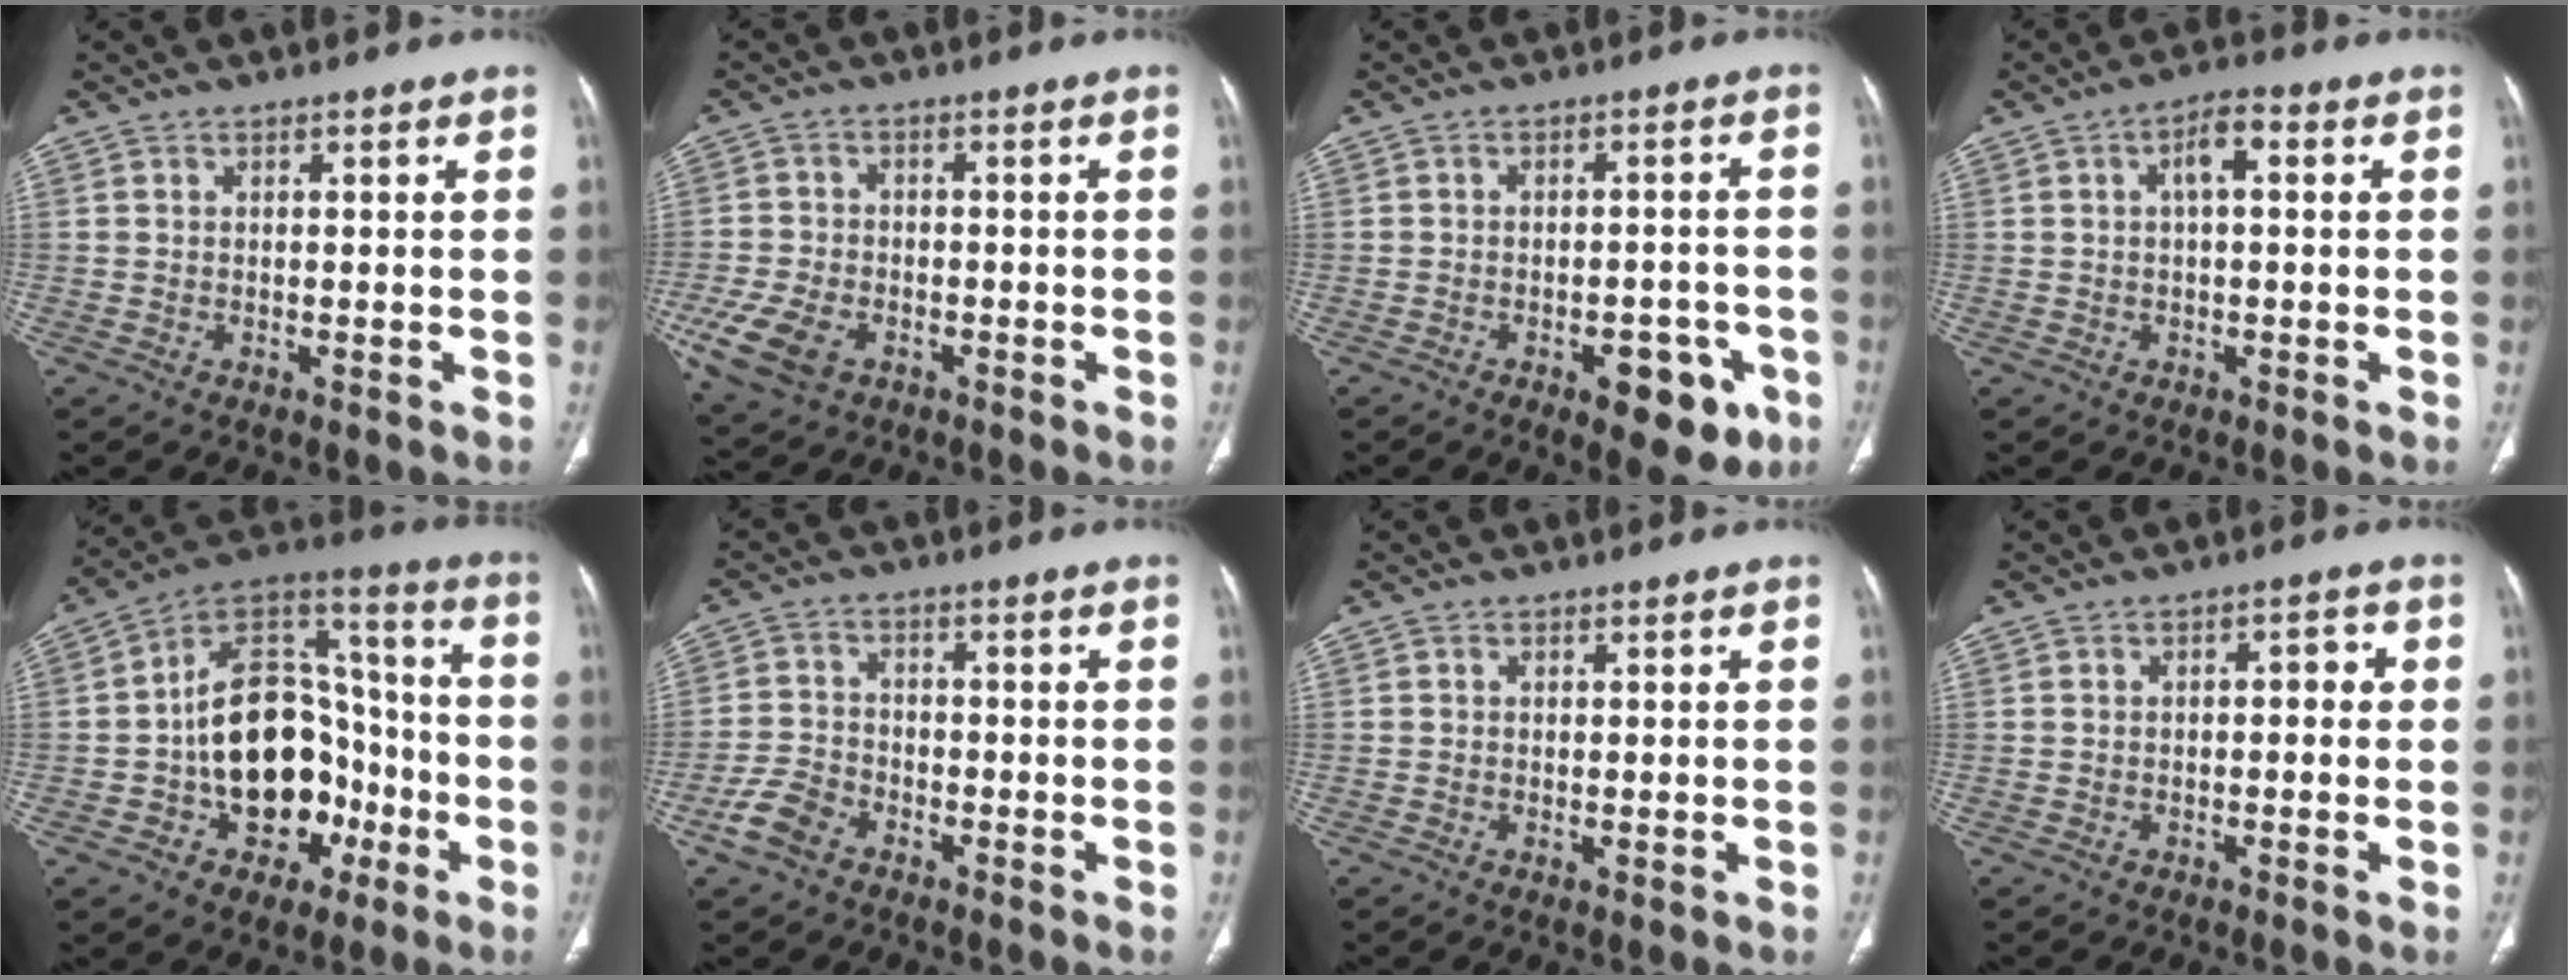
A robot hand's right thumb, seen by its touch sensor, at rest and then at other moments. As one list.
[{"total": 9.9, "force": [-4.1, 6.5, 6.1], "torque": [-0.130, 0.006, -0.070]}, {"total": 9.8, "force": [-4.5, 4.8, 7.2], "torque": [-0.060, 0.020, -0.050]}, {"total": 4.5, "force": [0.9, 1.9, 4.0], "torque": [-0.062, 0.014, 0.009]}, {"total": 22.2, "force": [-5.1, 15.3, 15.2], "torque": [-0.191, 0.055, -0.071]}, {"total": 6.0, "force": [-3.5, 3.8, 2.9], "torque": [-0.060, 0.018, -0.068]}, {"total": 0.5, "force": [0.0, 0.2, 0.5], "torque": [-0.013, -0.004, 0.000]}, {"total": 2.6, "force": [0.2, 1.4, 2.2], "torque": [-0.015, 0.011, -0.005]}]